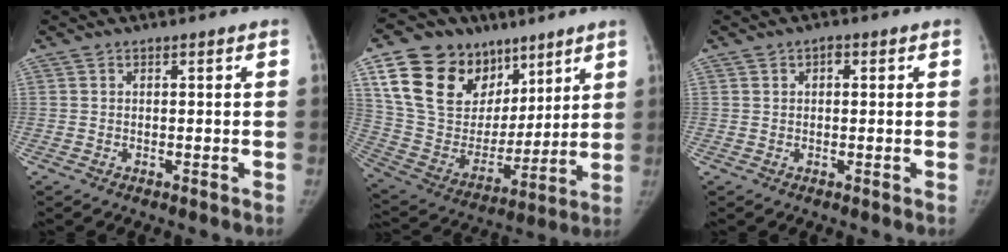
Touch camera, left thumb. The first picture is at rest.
{"total": 24.8, "force": [12.7, 17.2, 12.6], "torque": [-0.192, -0.014, 0.240]}
{"total": 1.4, "force": [0.3, 1.1, 0.8], "torque": [-0.004, 0.004, -0.001]}